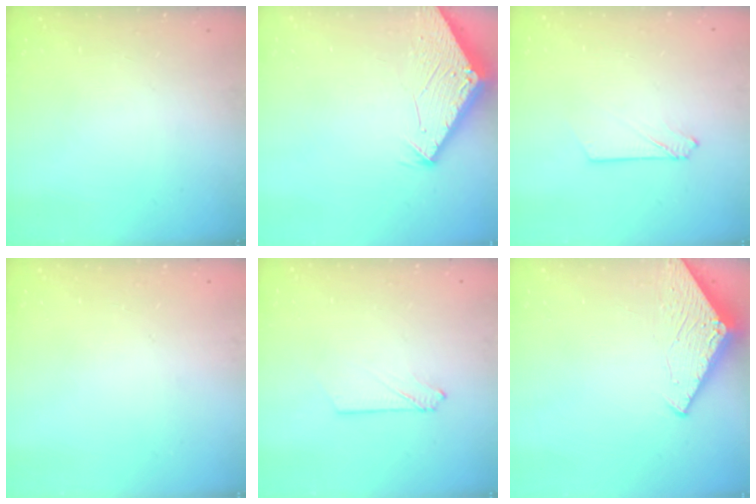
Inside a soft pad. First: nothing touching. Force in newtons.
{"total": 2.9, "press": 2.9, "slide": 0.1}
{"total": 2.7, "press": 2.7, "slide": 0.3}
{"total": 0.0}
{"total": 2.2, "press": 2.1, "slide": 0.3}
{"total": 2.8, "press": 2.8, "slide": 0.2}